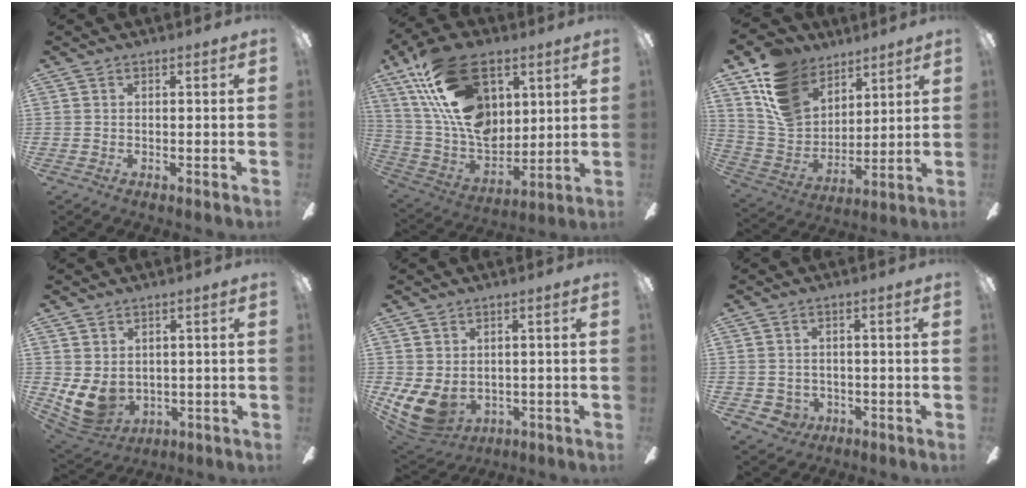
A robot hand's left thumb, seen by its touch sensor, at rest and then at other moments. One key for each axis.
{"total": 24.5, "fx": 10.8, "fy": 14.7, "fz": 16.4, "tx": -0.327, "ty": -0.041, "tz": 0.191}
{"total": 15.5, "fx": 10.0, "fy": 10.3, "fz": 5.7, "tx": -0.136, "ty": -0.048, "tz": 0.199}
{"total": 8.9, "fx": -0.3, "fy": 6.9, "fz": 5.6, "tx": -0.145, "ty": -0.017, "tz": -0.005}
{"total": 8.1, "fx": -1.5, "fy": 5.9, "fz": 5.3, "tx": -0.142, "ty": -0.007, "tz": -0.026}
{"total": 3.2, "fx": -0.8, "fy": 3.0, "fz": 0.6, "tx": -0.022, "ty": 0.005, "tz": -0.015}